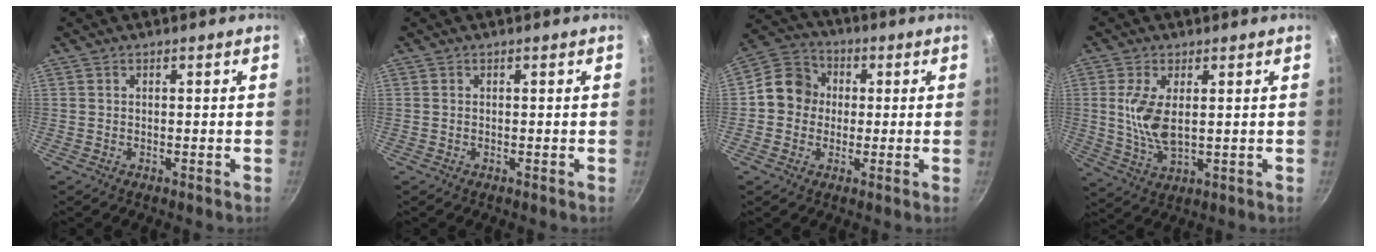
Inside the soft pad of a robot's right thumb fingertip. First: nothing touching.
{"total": 0.0}
{"total": 9.0, "force": [0.2, 8.2, 3.7], "torque": [-0.028, 0.020, -0.020]}
{"total": 8.3, "force": [1.3, 4.0, 7.2], "torque": [-0.144, -0.008, 0.030]}